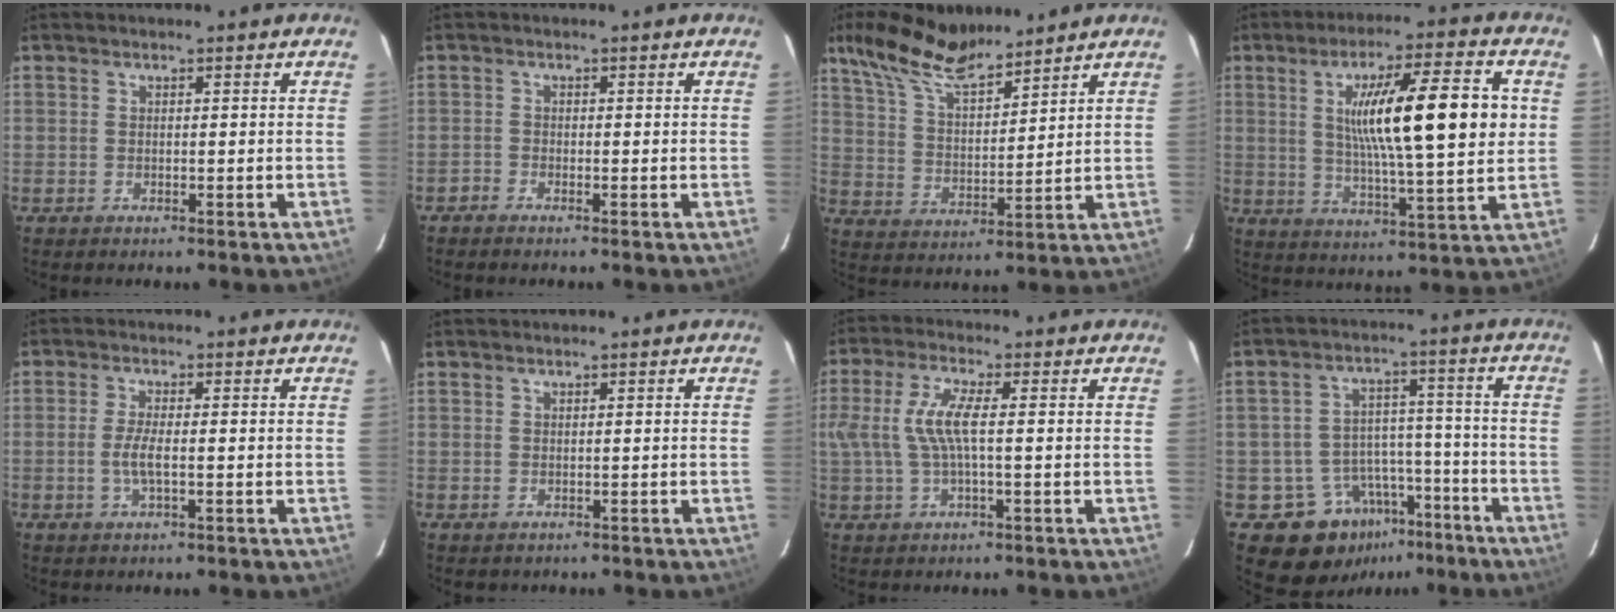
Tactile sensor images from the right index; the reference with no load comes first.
{"total": 0.9, "force": [-0.9, 0.2, 0.1], "torque": [-0.010, 0.002, -0.021]}
{"total": 12.7, "force": [10.2, 3.6, 6.5], "torque": [-0.131, 0.023, 0.198]}
{"total": 17.7, "force": [3.3, 2.1, 17.2], "torque": [-0.282, 0.004, 0.056]}
{"total": 3.4, "force": [-0.8, 0.4, 3.3], "torque": [-0.065, -0.005, -0.016]}
{"total": 0.9, "force": [0.2, 0.9, 0.0], "torque": [0.005, 0.004, 0.006]}
{"total": 8.0, "force": [0.3, 1.9, 7.8], "torque": [-0.160, 0.004, 0.012]}
{"total": 12.5, "force": [-7.9, 9.0, 3.6], "torque": [-0.068, 0.044, -0.095]}